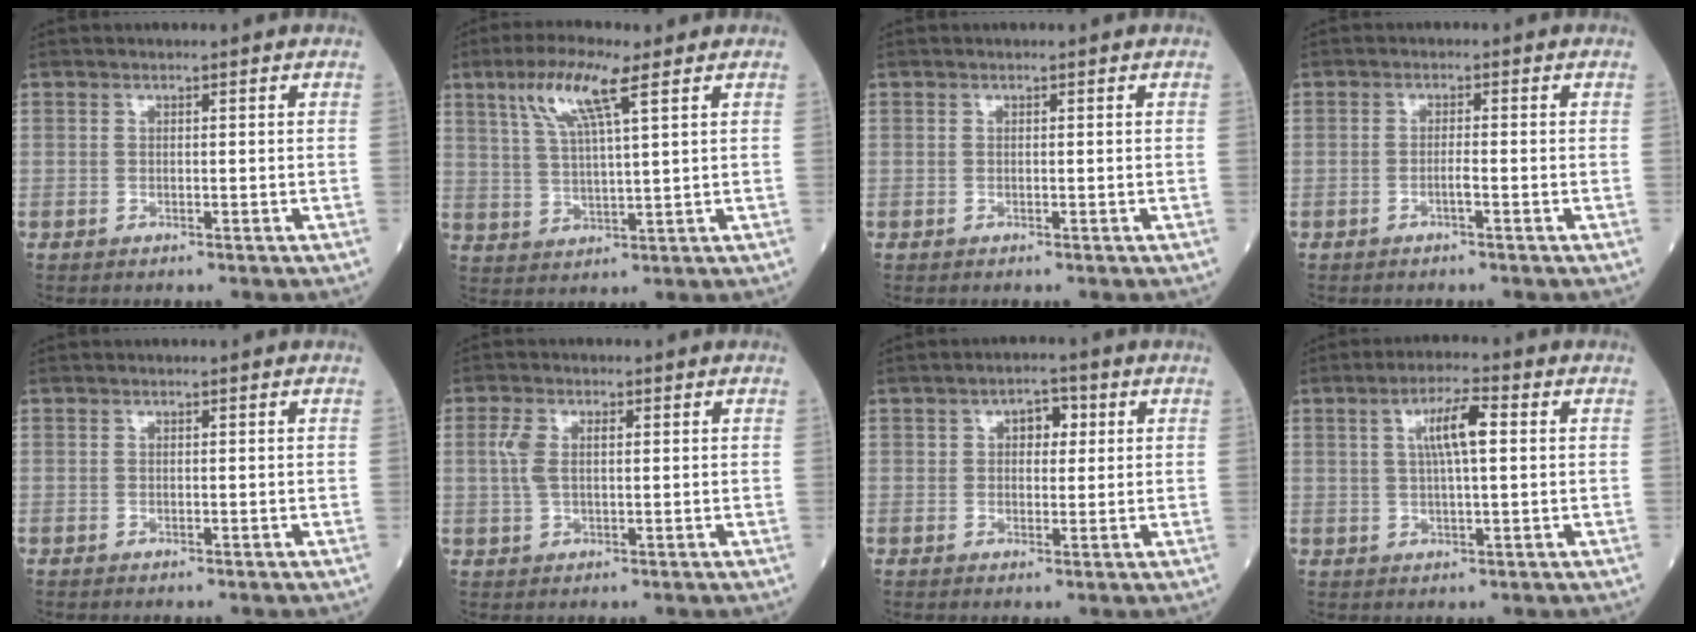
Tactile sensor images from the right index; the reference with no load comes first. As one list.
[{"total": 8.8, "force": [4.6, 0.7, 7.5], "torque": [-0.156, 0.010, 0.089]}, {"total": 0.0}, {"total": 1.4, "force": [-0.8, -0.2, 1.2], "torque": [-0.020, 0.001, -0.017]}, {"total": 0.0}, {"total": 4.2, "force": [0.8, 2.0, 3.6], "torque": [-0.093, 0.015, 0.017]}, {"total": 3.8, "force": [1.3, 2.2, 2.8], "torque": [-0.040, 0.014, 0.018]}, {"total": 6.3, "force": [1.6, 0.9, 6.1], "torque": [-0.110, 0.010, 0.028]}]